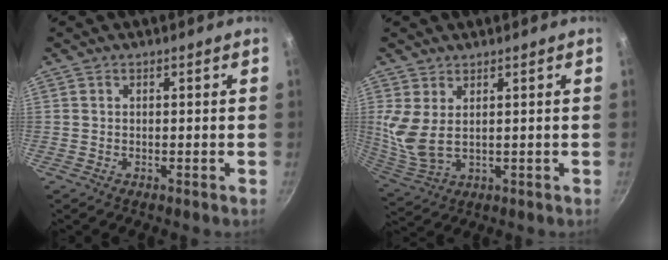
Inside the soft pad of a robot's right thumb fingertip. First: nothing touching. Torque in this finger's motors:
{"motor_torque": [-0.54, 0.77, 0.91, 0.27, 0.11]}